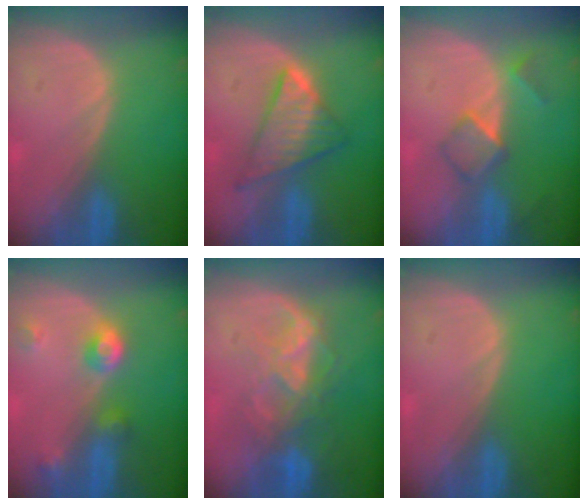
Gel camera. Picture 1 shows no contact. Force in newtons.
{"total": 7.5, "press": 7.5, "slide": 0.4}
{"total": 5.1, "press": 4.4, "slide": 2.4}
{"total": 4.8, "press": 4.3, "slide": 2.0}
{"total": 8.2, "press": 7.3, "slide": 3.7}
{"total": 0.0}